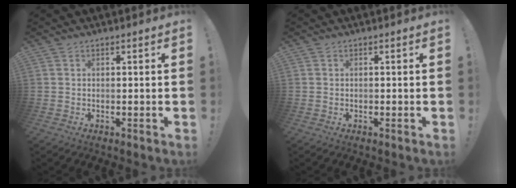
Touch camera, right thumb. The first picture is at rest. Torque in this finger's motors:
{"motor_torque": [0.39, 0.09, -0.44, 0.07, 0.05]}